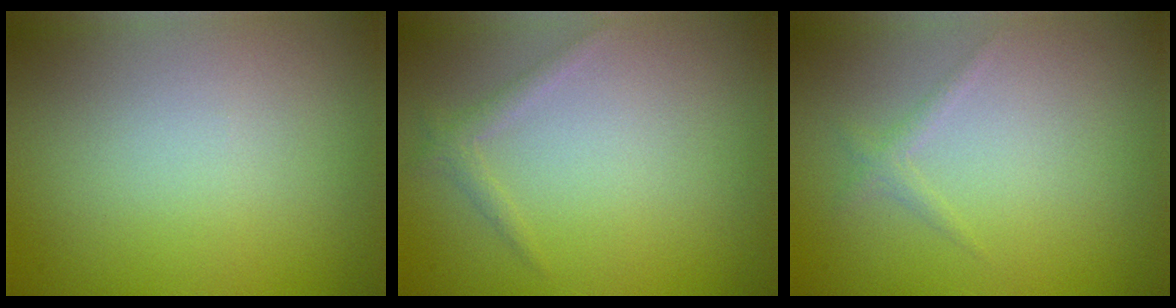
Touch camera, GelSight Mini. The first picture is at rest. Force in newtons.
{"total": 1.1, "press": 1.1, "slide": 0.1}
{"total": 0.9, "press": 0.9, "slide": 0.1}